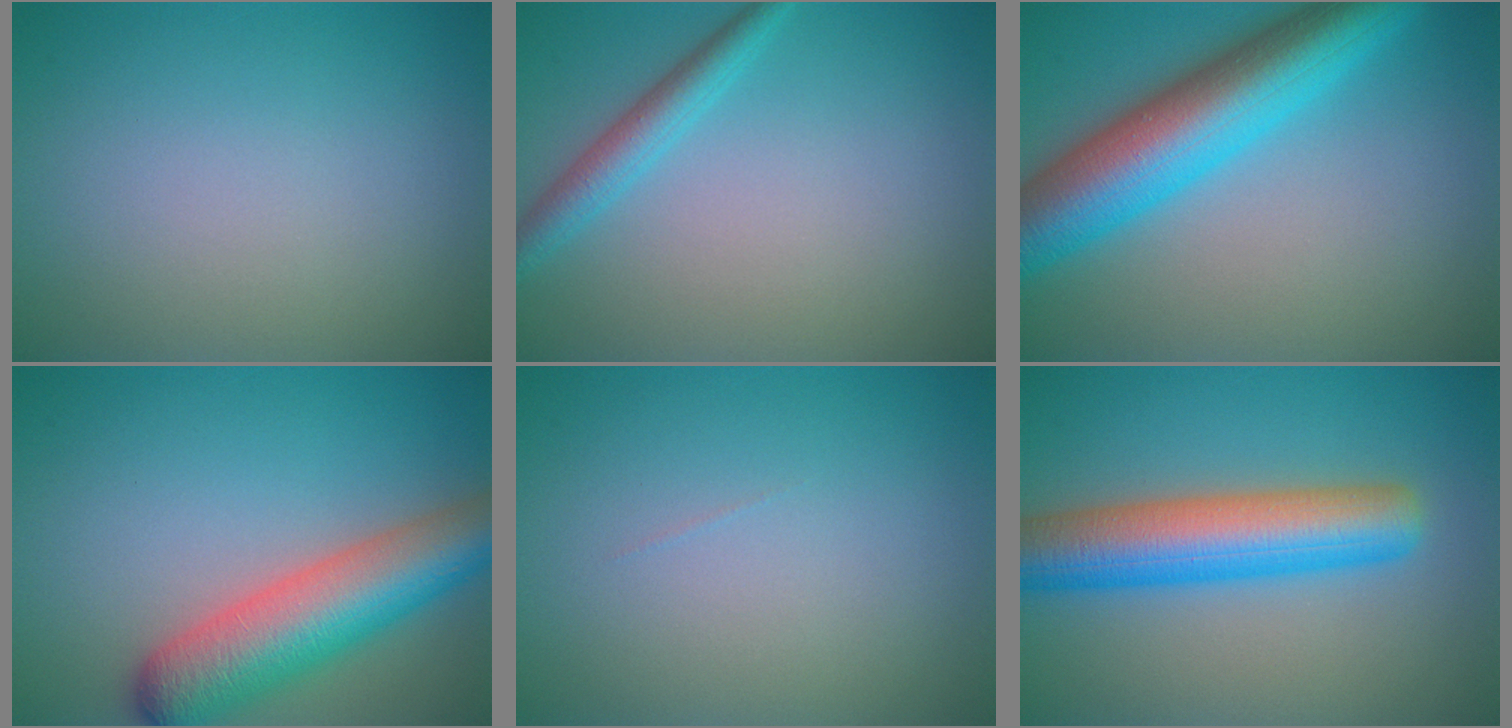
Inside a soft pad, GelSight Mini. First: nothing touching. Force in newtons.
{"total": 2.6, "press": 2.6, "slide": 0.1}
{"total": 10.1, "press": 10.1, "slide": 0.2}
{"total": 8.2, "press": 8.2, "slide": 0.4}
{"total": 0.0}
{"total": 8.1, "press": 8.1, "slide": 0.3}